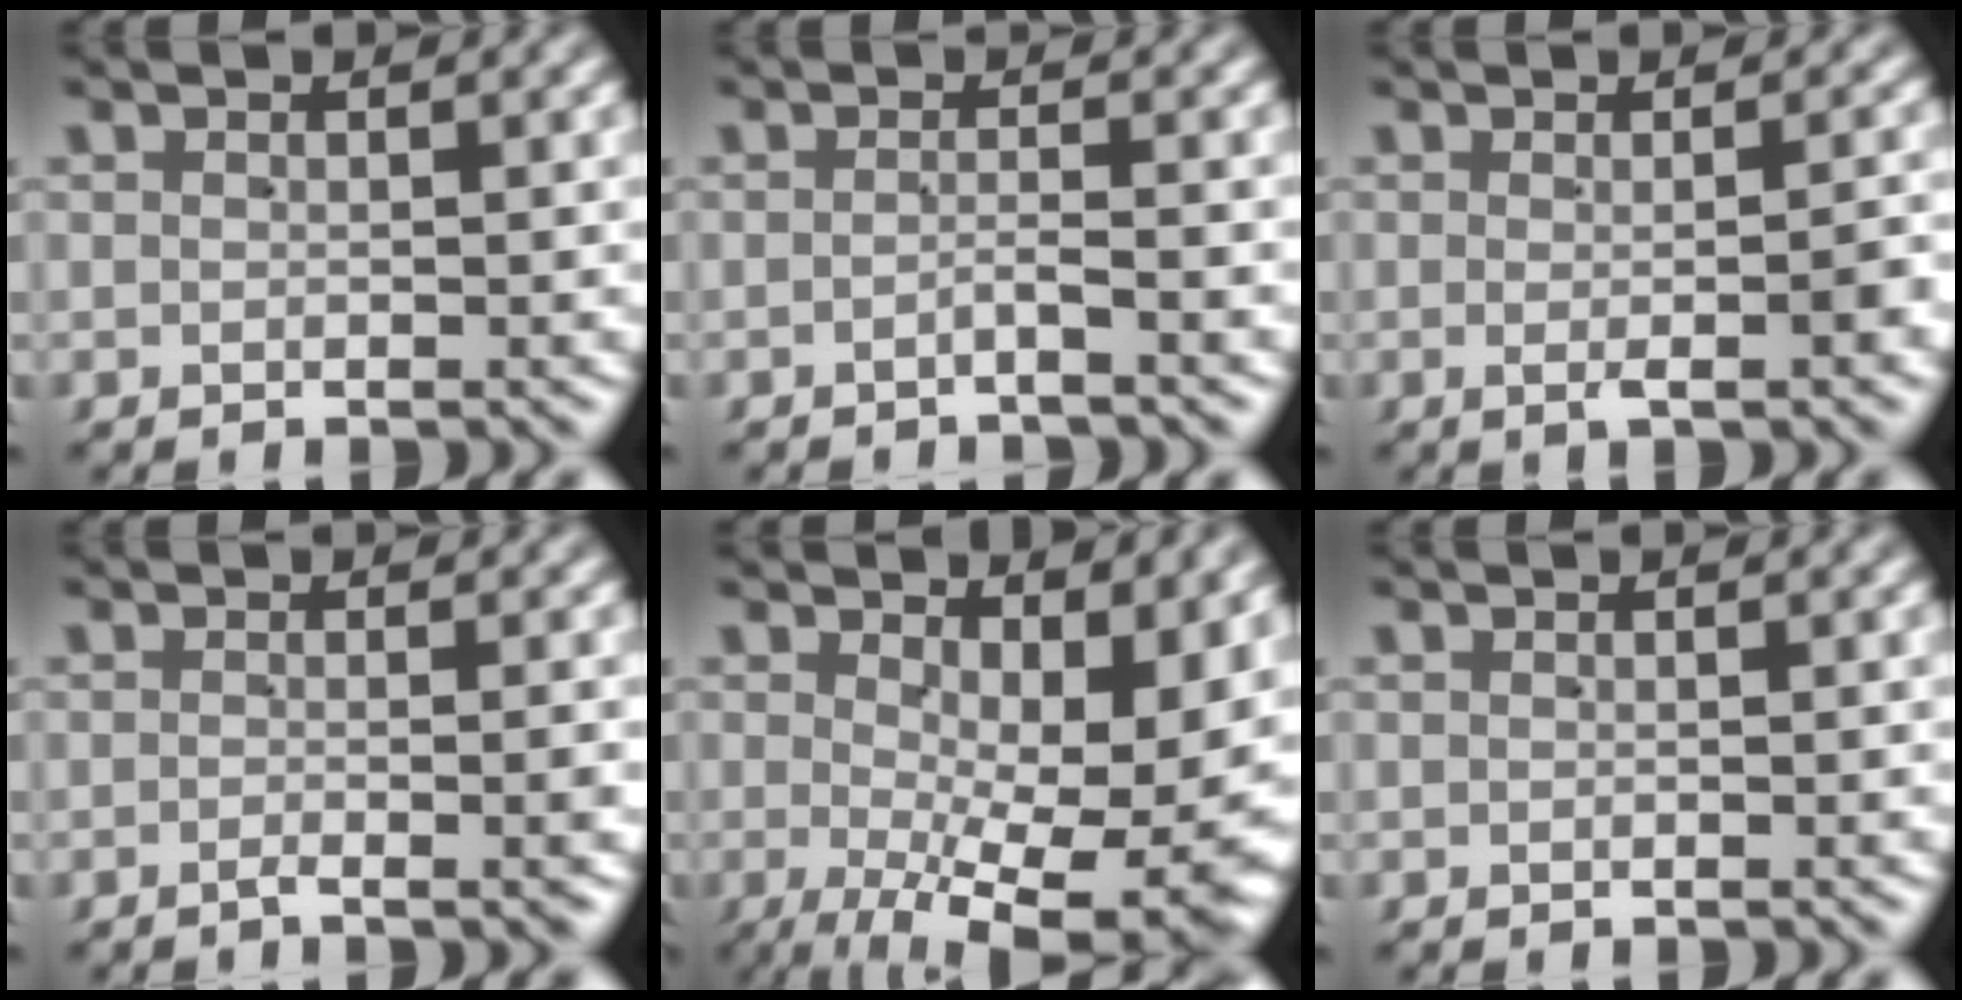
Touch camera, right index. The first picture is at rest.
{"total": 1.2, "force": [-1.1, -0.3, 0.4], "torque": [-0.007, 0.000, -0.024]}
{"total": 2.4, "force": [-1.0, 0.1, 2.2], "torque": [-0.035, 0.001, -0.015]}
{"total": 1.7, "force": [-1.1, -0.1, 1.3], "torque": [-0.013, 0.005, -0.024]}
{"total": 9.6, "force": [-1.6, 3.6, 8.7], "torque": [-0.120, -0.050, 0.002]}
{"total": 0.0}